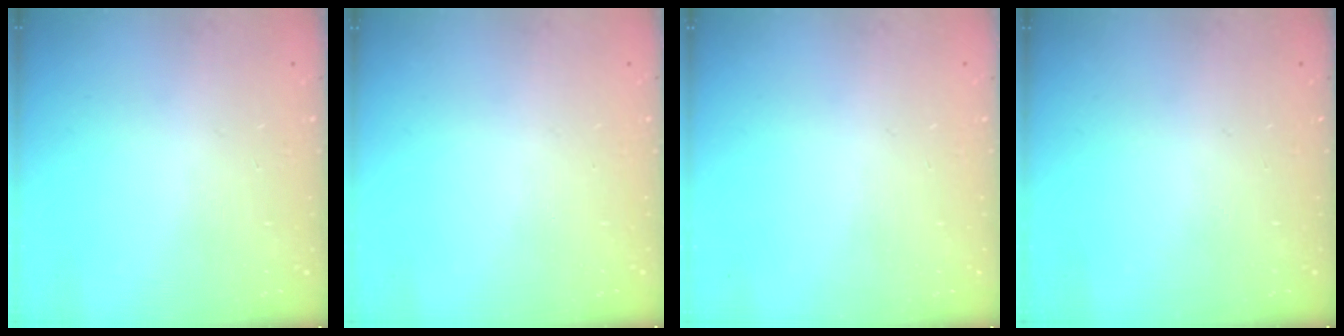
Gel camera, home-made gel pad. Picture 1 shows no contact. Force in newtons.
{"total": 0.0}
{"total": 0.0}
{"total": 0.0}